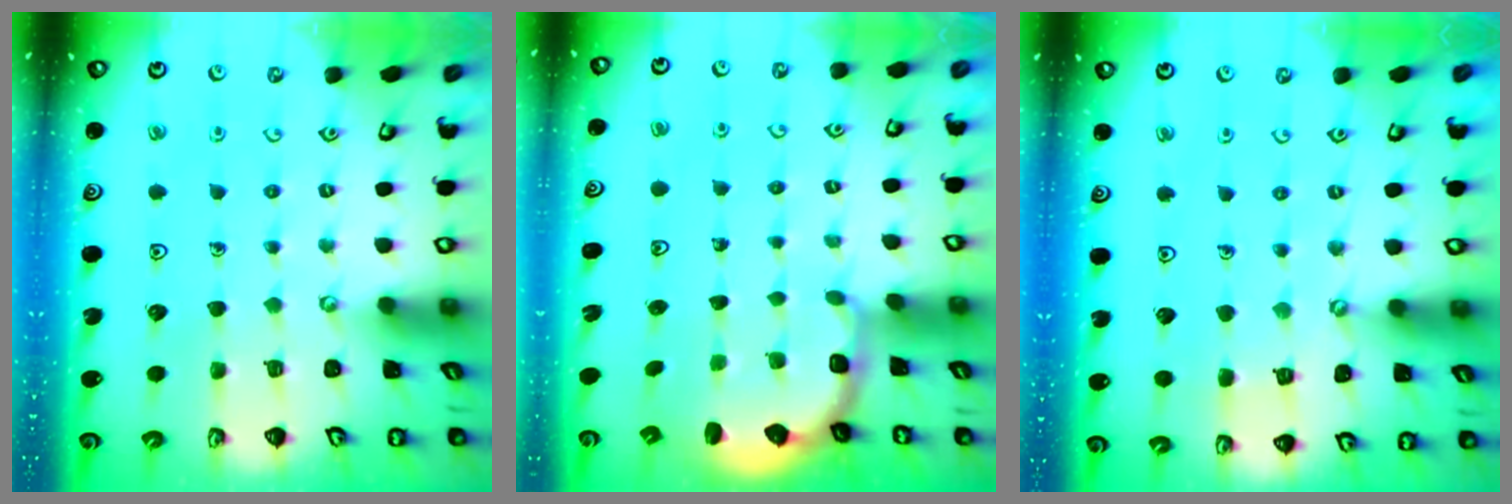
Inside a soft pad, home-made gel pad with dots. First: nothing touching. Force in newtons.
{"total": 2.7, "press": 1.9, "slide": 1.9}
{"total": 4.8, "press": 4.8, "slide": 0.5}